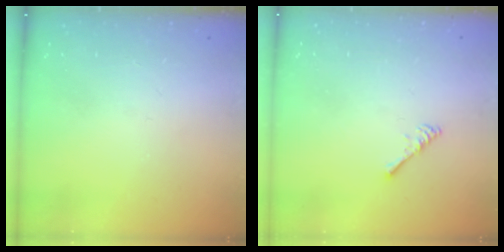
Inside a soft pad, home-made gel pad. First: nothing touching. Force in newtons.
{"total": 2.4, "press": 2.4, "slide": 0.4}